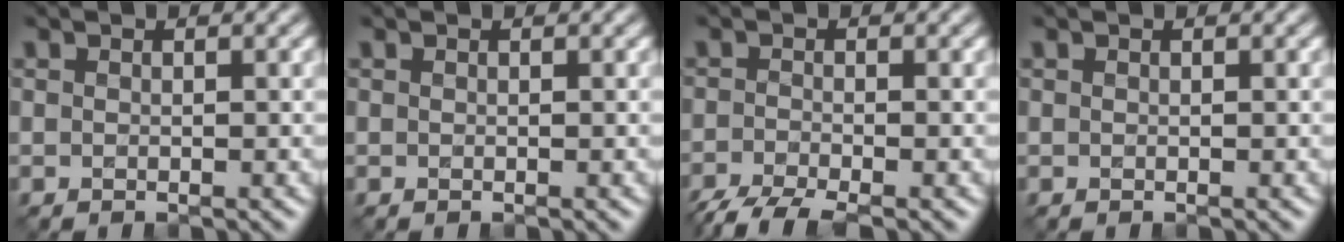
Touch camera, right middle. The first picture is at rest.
{"total": 0.0}
{"total": 4.4, "force": [-3.5, 0.9, 2.5], "torque": [-0.045, -0.012, -0.073]}
{"total": 0.0}